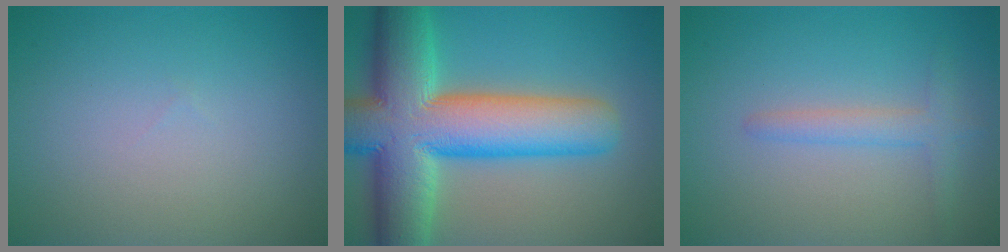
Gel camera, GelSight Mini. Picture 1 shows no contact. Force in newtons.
{"total": 14.4, "press": 14.3, "slide": 0.7}
{"total": 2.1, "press": 2.1, "slide": 0.2}